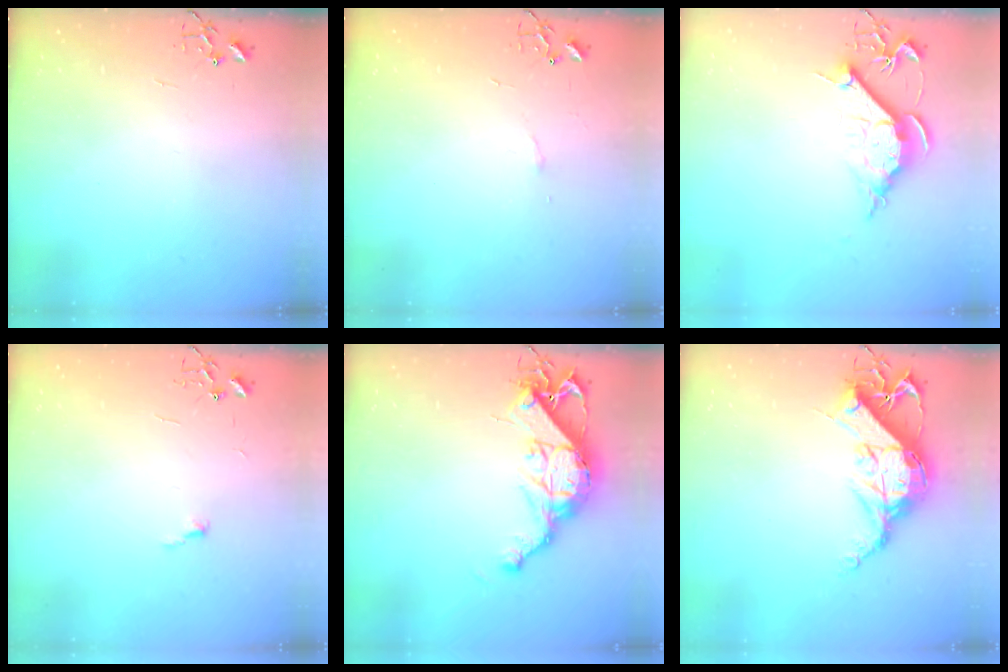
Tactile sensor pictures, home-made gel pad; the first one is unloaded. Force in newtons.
{"total": 3.3, "press": 3.2, "slide": 0.6}
{"total": 10.2, "press": 10.2, "slide": 1.0}
{"total": 3.5, "press": 3.5, "slide": 0.4}
{"total": 14.9, "press": 14.8, "slide": 1.0}
{"total": 13.9, "press": 13.8, "slide": 1.4}